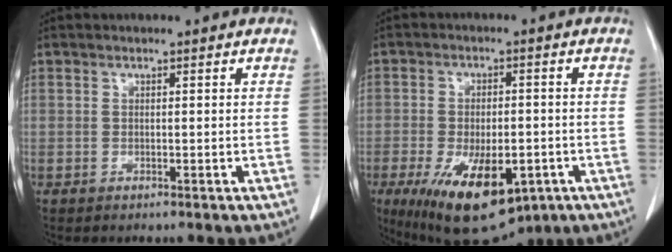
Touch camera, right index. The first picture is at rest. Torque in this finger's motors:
{"motor_torque": [1.24, -0.90, 0.58, 0.11]}